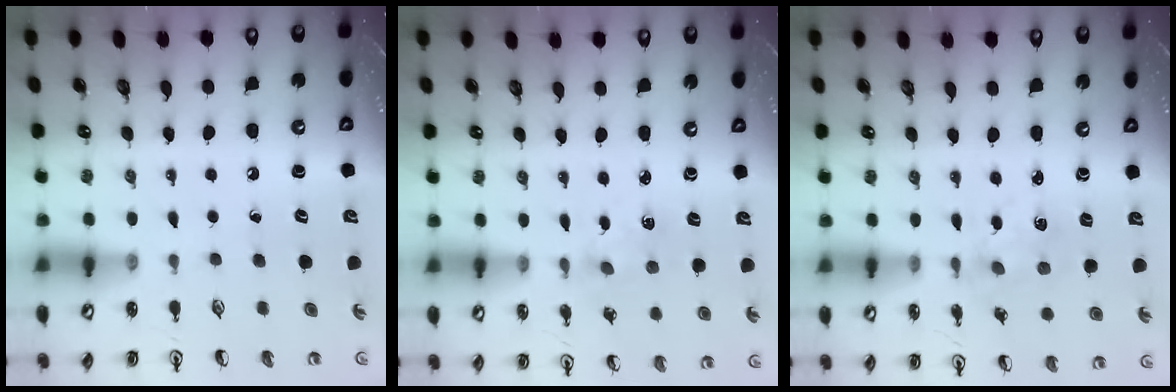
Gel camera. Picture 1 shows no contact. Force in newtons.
{"total": 2.0, "press": 2.0, "slide": 0.3}
{"total": 2.1, "press": 2.1, "slide": 0.3}